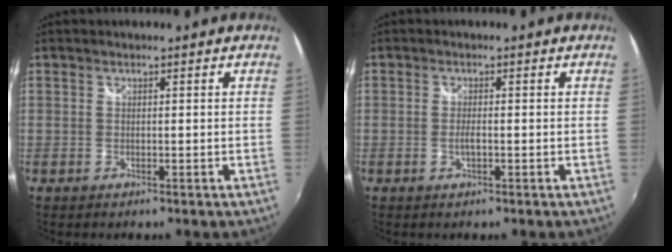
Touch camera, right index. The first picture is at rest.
{"total": 1.7, "force": [-0.4, 0.4, 1.6], "torque": [-0.033, -0.001, -0.009]}